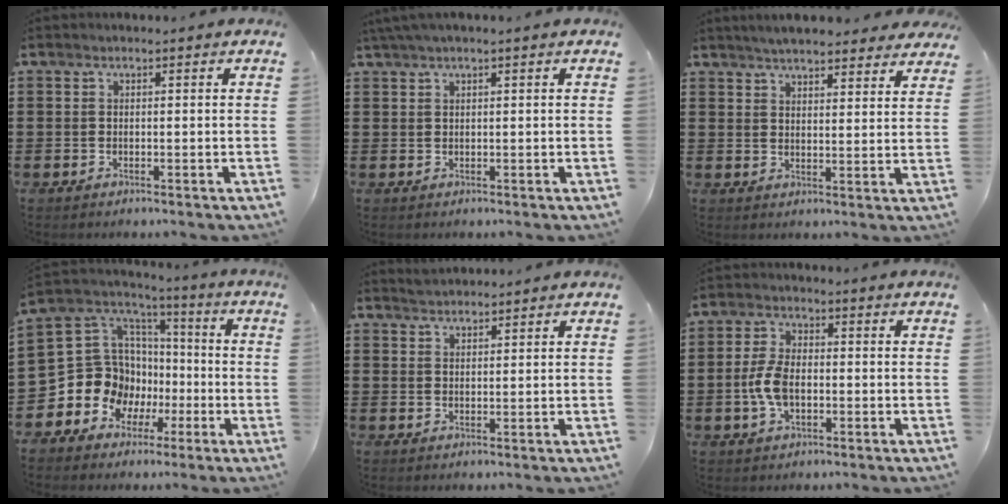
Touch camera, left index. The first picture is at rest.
{"total": 1.3, "force": [0.7, 0.0, 1.1], "torque": [-0.020, -0.002, 0.014]}
{"total": 4.8, "force": [4.6, 0.4, 1.2], "torque": [-0.038, -0.014, 0.085]}
{"total": 11.8, "force": [-2.3, 11.2, 3.1], "torque": [-0.116, -0.027, -0.028]}
{"total": 1.8, "force": [1.8, 0.2, 0.1], "torque": [-0.006, 0.002, 0.036]}
{"total": 5.9, "force": [-1.1, 3.2, 4.9], "torque": [-0.121, -0.003, -0.027]}